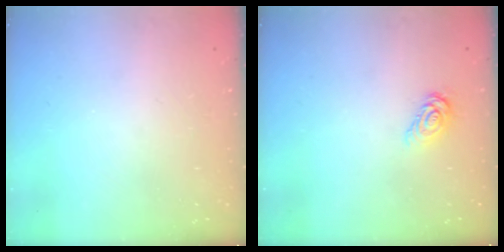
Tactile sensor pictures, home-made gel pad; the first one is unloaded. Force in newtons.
{"total": 5.8, "press": 5.8, "slide": 0.3}